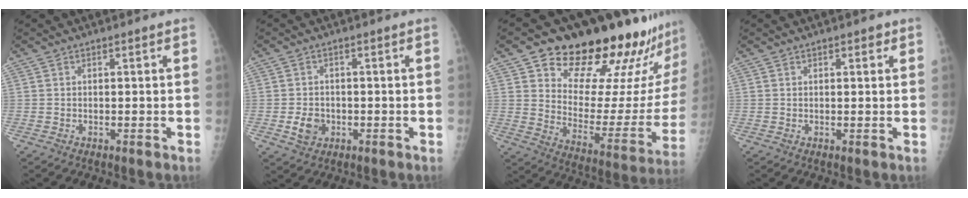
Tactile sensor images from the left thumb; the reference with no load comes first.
{"total": 4.0, "force": [-1.0, 3.3, 2.1], "torque": [-0.026, 0.003, -0.013]}
{"total": 27.6, "force": [22.6, 8.9, 13.3], "torque": [-0.156, -0.141, 0.304]}
{"total": 1.3, "force": [0.8, 0.6, 0.9], "torque": [-0.003, -0.001, 0.008]}